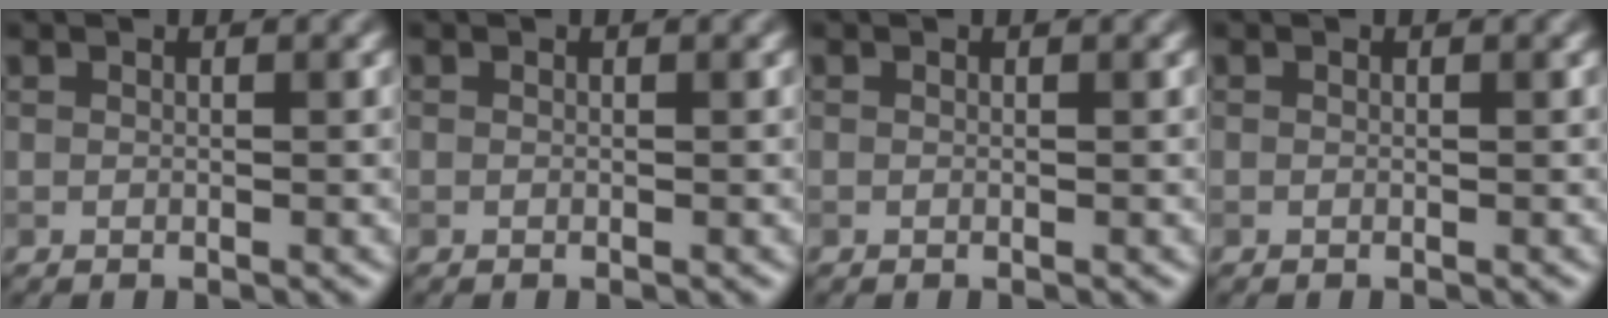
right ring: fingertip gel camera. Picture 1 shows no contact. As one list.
[{"total": 0.0}, {"total": 0.0}, {"total": 0.0}]